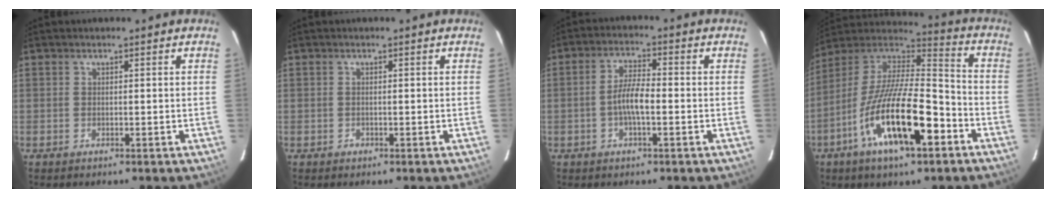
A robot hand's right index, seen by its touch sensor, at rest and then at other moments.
{"total": 0.9, "force": [-0.5, 0.8, 0.0], "torque": [0.003, 0.002, -0.006]}
{"total": 5.3, "force": [-1.4, 1.4, 5.0], "torque": [-0.097, 0.008, -0.028]}
{"total": 21.4, "force": [-9.4, 6.7, 18.0], "torque": [-0.328, -0.022, -0.170]}